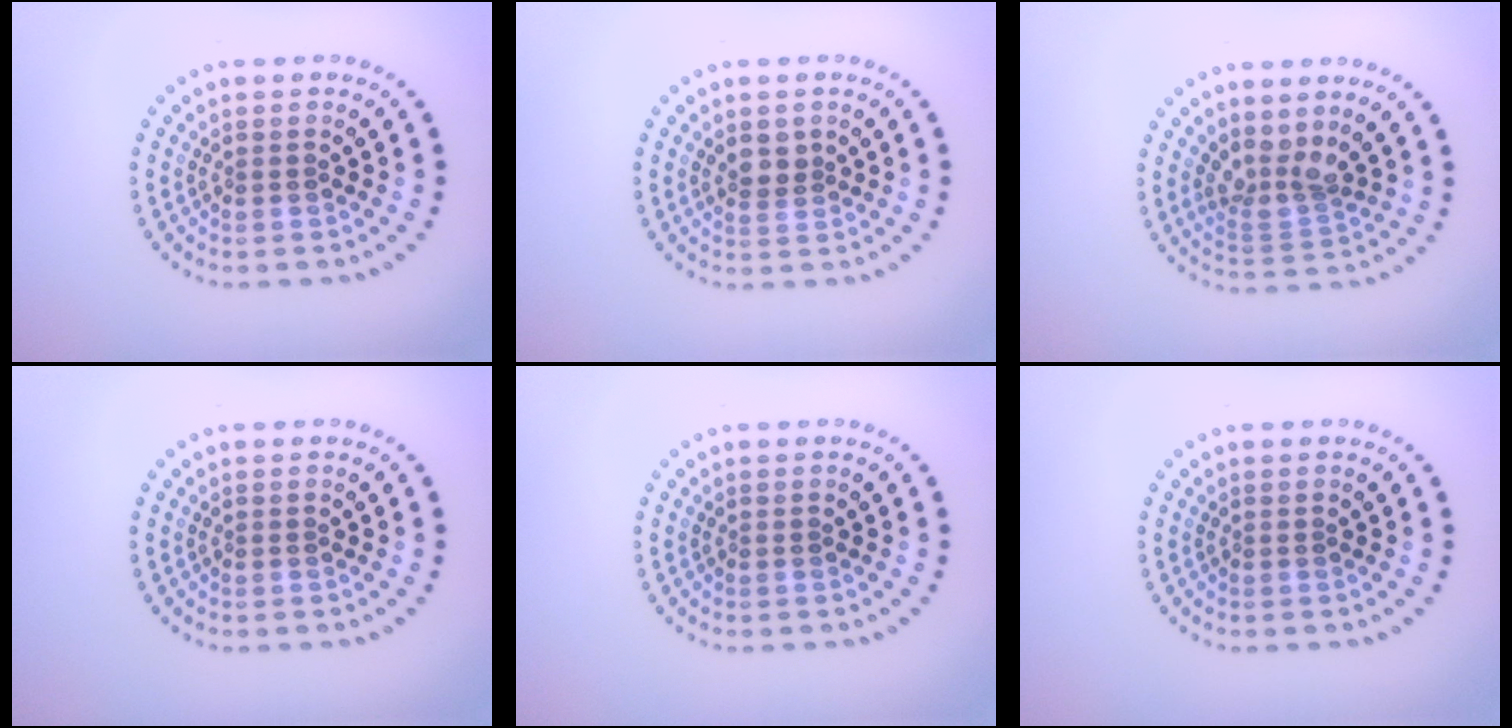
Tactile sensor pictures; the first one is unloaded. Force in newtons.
{"total": 1.9, "press": 1.7, "slide": 0.8}
{"total": 2.7, "press": 2.0, "slide": 1.8}
{"total": 0.0}
{"total": 0.0}
{"total": 0.0}